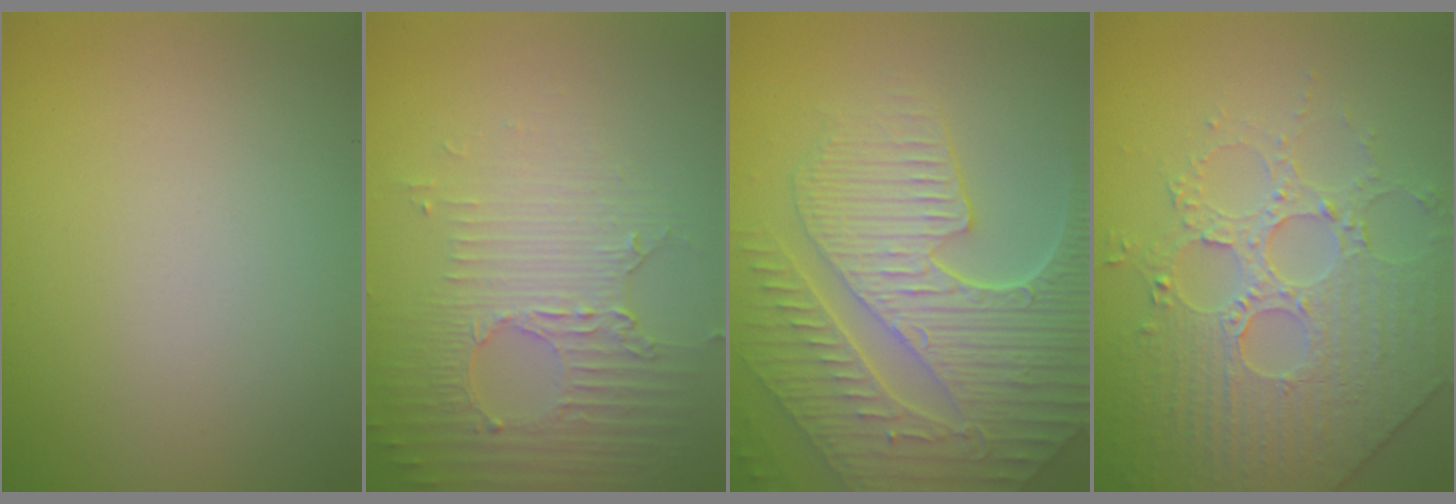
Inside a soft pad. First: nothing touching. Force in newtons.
{"total": 5.4, "press": 3.5, "slide": 4.1}
{"total": 9.6, "press": 6.5, "slide": 7.1}
{"total": 4.5, "press": 4.5, "slide": 0.7}